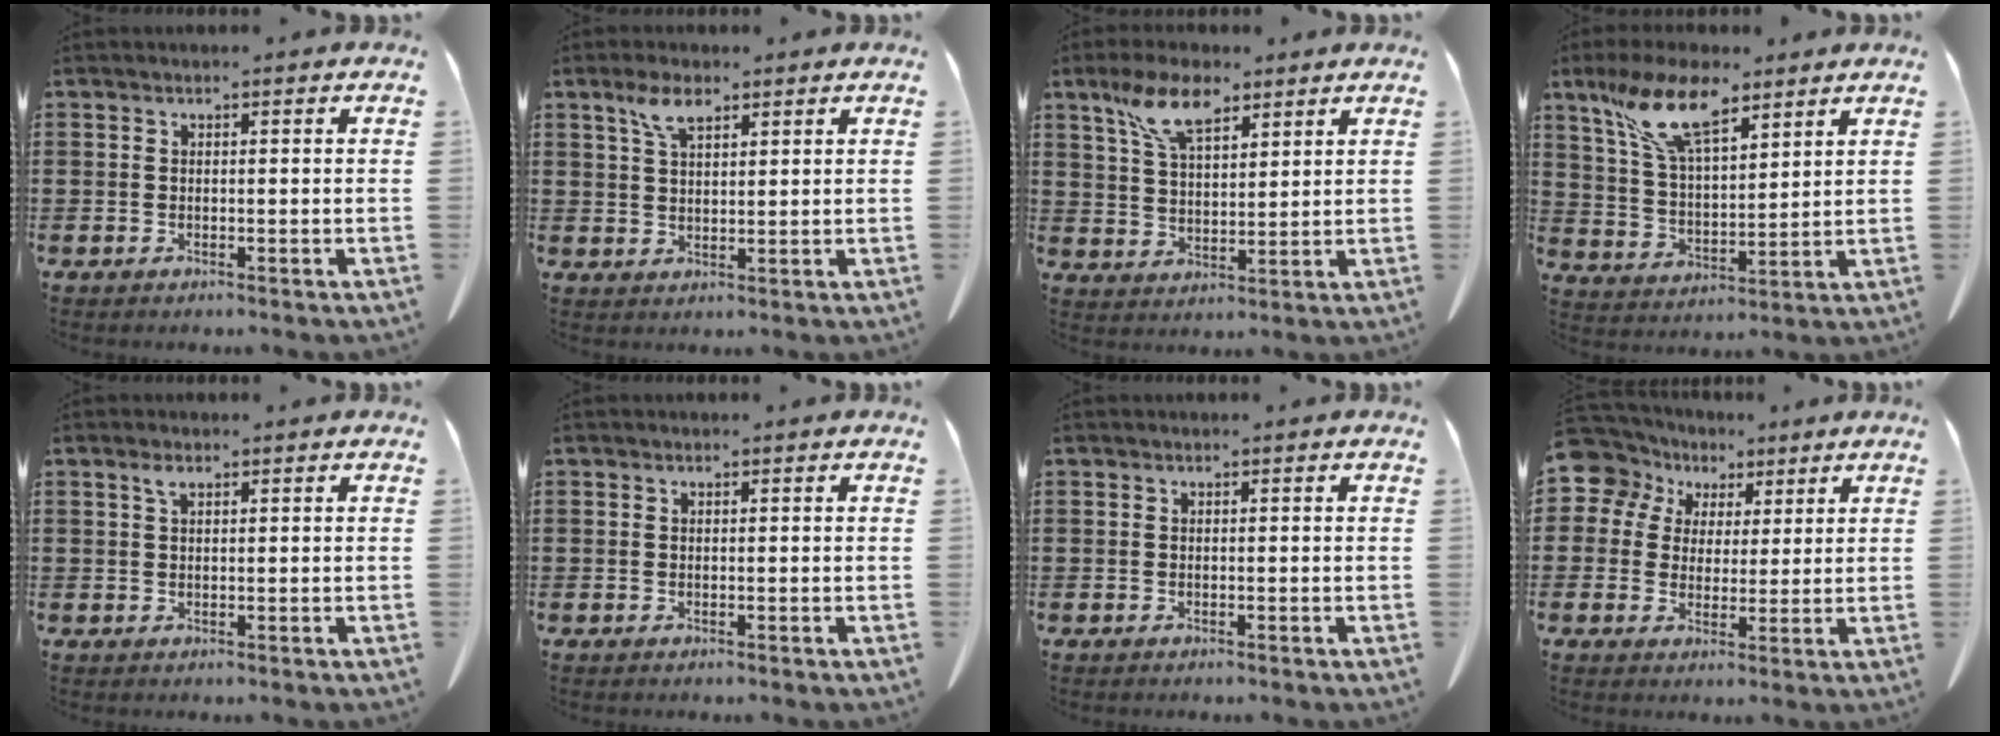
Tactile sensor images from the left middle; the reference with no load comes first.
{"total": 4.7, "force": [2.9, 1.7, 3.2], "torque": [-0.073, 0.006, 0.052]}
{"total": 8.5, "force": [5.7, 3.3, 5.4], "torque": [-0.122, 0.003, 0.104]}
{"total": 11.6, "force": [7.7, 4.2, 7.6], "torque": [-0.165, -0.009, 0.145]}
{"total": 1.6, "force": [0.9, 0.5, 1.3], "torque": [-0.029, 0.002, 0.016]}
{"total": 0.0}
{"total": 0.0}
{"total": 7.3, "force": [3.8, 6.0, 1.6], "torque": [-0.072, -0.012, 0.070]}